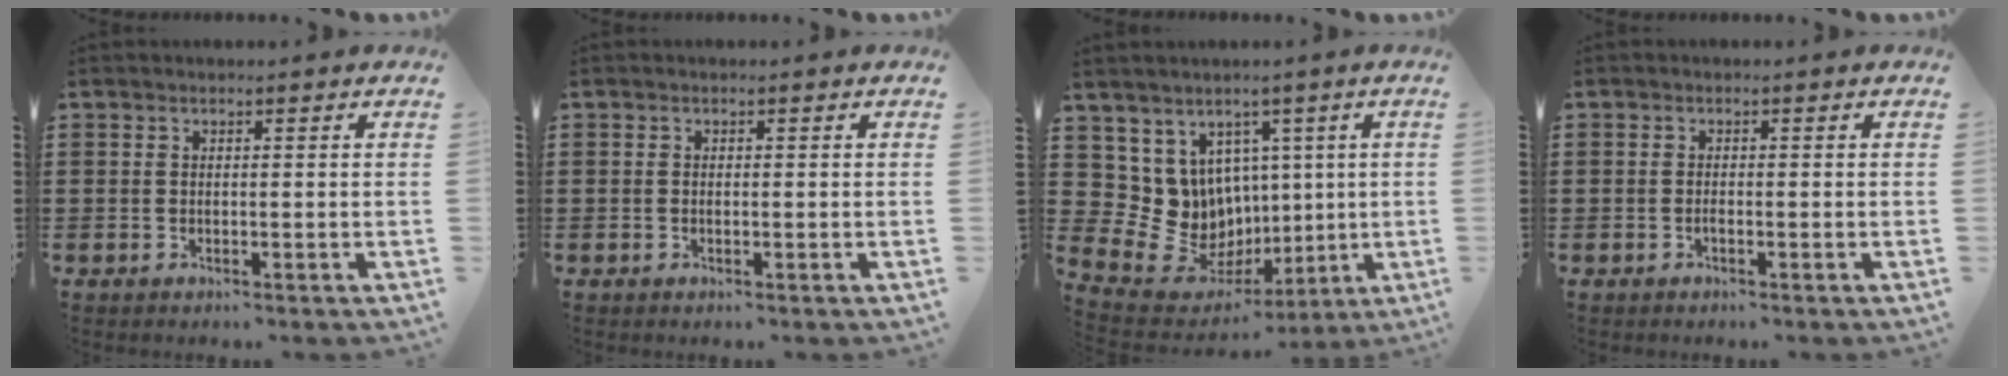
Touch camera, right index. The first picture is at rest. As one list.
[{"total": 0.0}, {"total": 9.9, "force": [1.0, 9.6, 2.2], "torque": [-0.117, -0.031, 0.031]}, {"total": 0.7, "force": [-0.5, 0.4, 0.4], "torque": [-0.009, -0.003, -0.008]}]